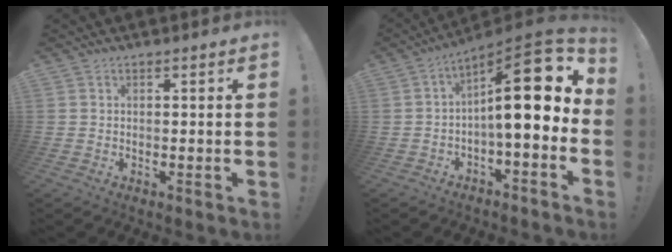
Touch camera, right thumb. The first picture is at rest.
{"total": 18.1, "force": [3.2, 4.9, 17.1], "torque": [-0.256, -0.014, 0.051]}